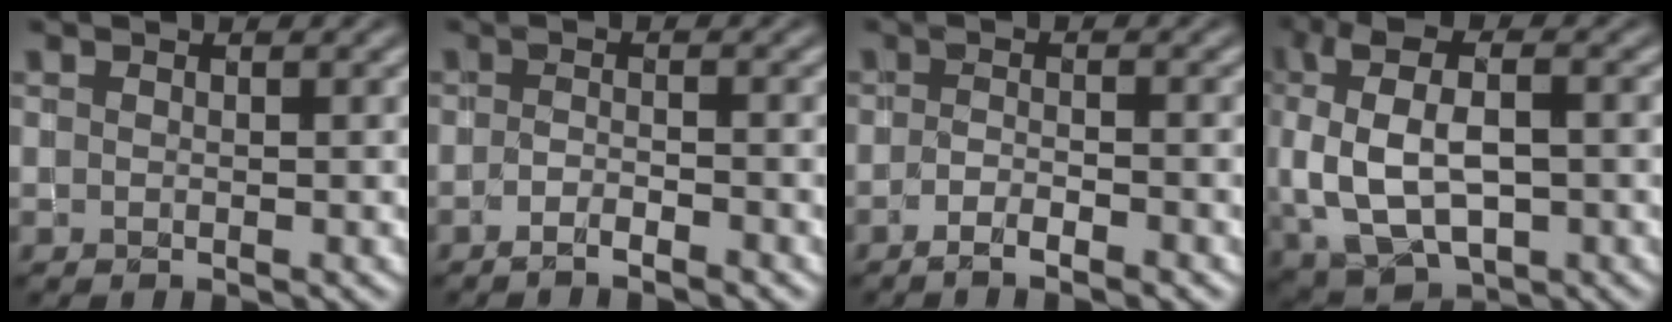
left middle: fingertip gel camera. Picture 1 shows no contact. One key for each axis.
{"total": 2.2, "fx": -1.6, "fy": 0.3, "fz": 1.4, "tx": -0.027, "ty": 0.003, "tz": -0.034}
{"total": 2.8, "fx": -1.9, "fy": 0.6, "fz": 2.1, "tx": -0.037, "ty": 0.003, "tz": -0.036}
{"total": 8.6, "fx": 0.1, "fy": 5.0, "fz": 7.0, "tx": -0.149, "ty": 0.003, "tz": 0.005}